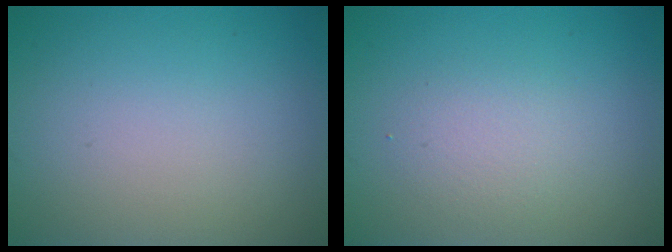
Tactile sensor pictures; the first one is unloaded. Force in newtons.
{"total": 2.0, "press": 2.0, "slide": 0.2}